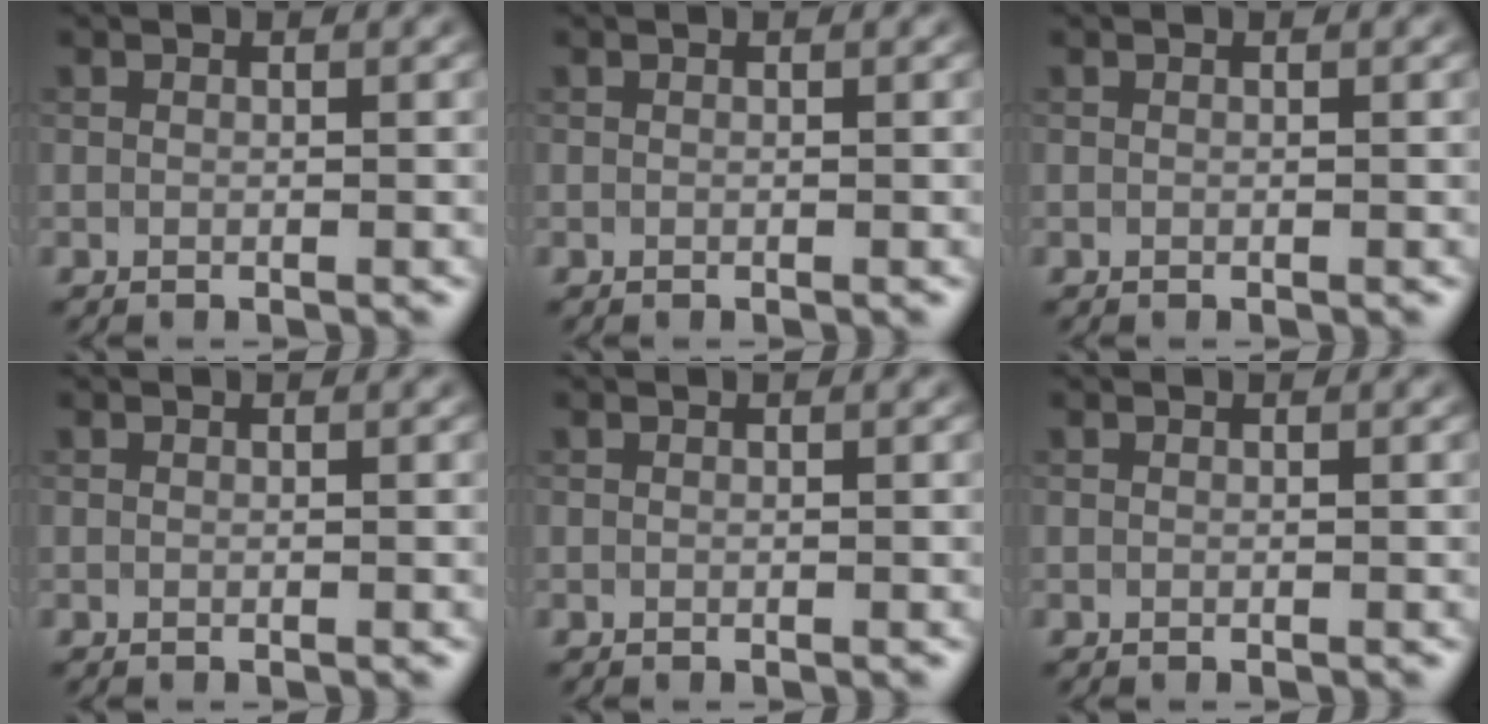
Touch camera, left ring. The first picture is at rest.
{"total": 0.0}
{"total": 0.0}
{"total": 0.0}
{"total": 0.0}
{"total": 0.0}